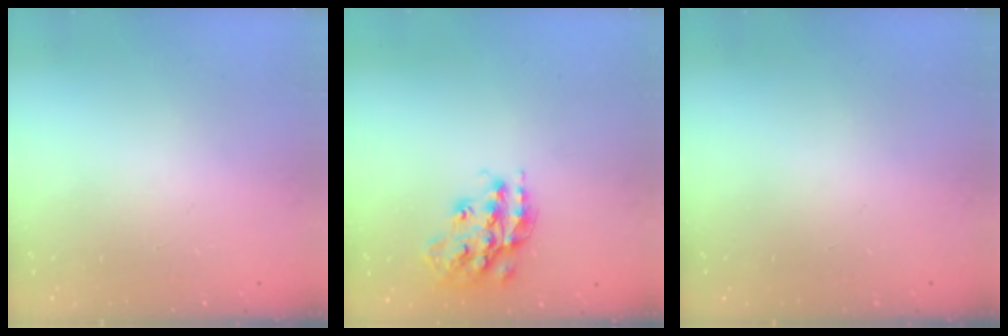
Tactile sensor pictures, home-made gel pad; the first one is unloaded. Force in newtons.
{"total": 16.3, "press": 16.3, "slide": 0.8}
{"total": 0.0}